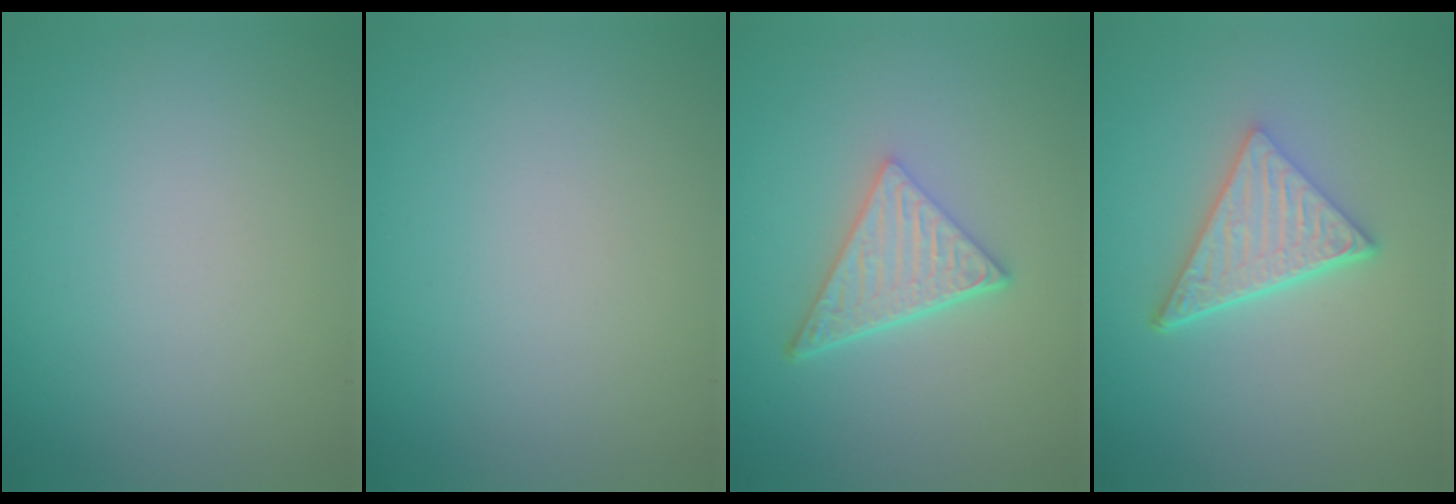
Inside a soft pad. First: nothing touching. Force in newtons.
{"total": 0.0}
{"total": 4.7, "press": 3.4, "slide": 3.3}
{"total": 5.2, "press": 3.7, "slide": 3.7}